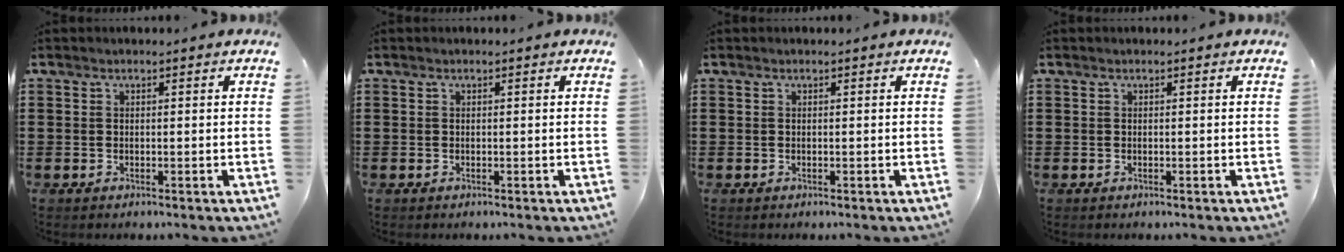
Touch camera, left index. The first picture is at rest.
{"total": 0.0}
{"total": 0.0}
{"total": 0.0}